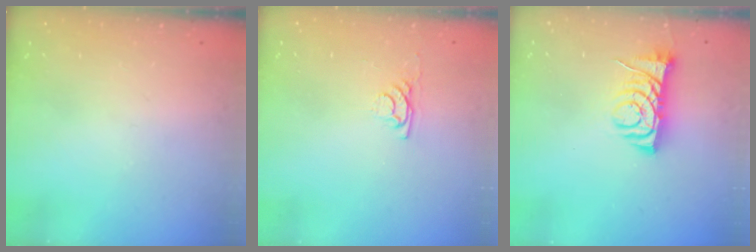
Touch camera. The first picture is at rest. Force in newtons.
{"total": 2.9, "press": 2.9, "slide": 0.4}
{"total": 7.2, "press": 7.2, "slide": 0.8}